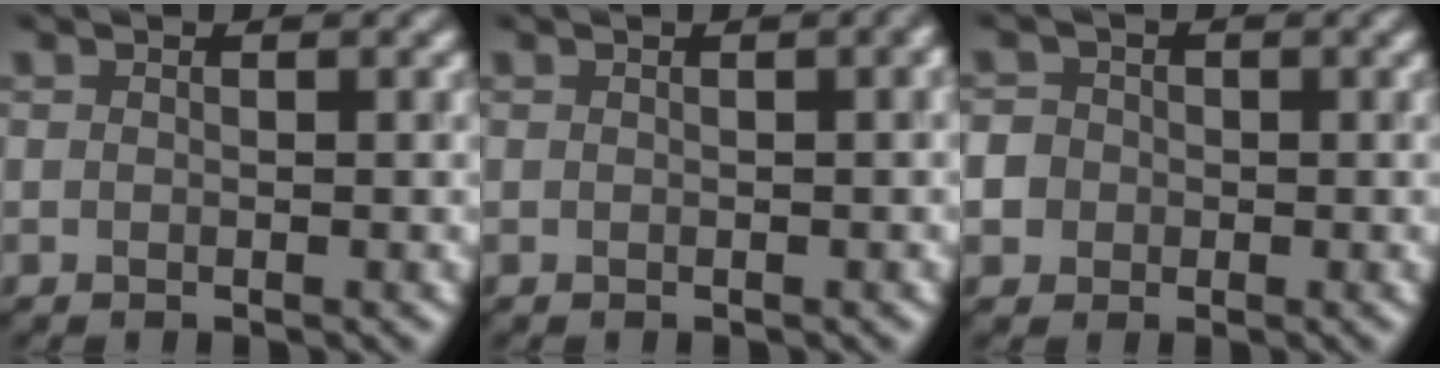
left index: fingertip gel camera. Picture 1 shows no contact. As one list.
[{"total": 2.0, "force": [0.4, 0.7, 1.8], "torque": [-0.012, 0.010, 0.005]}, {"total": 5.8, "force": [-0.8, 5.4, 2.0], "torque": [-0.040, 0.016, -0.048]}]